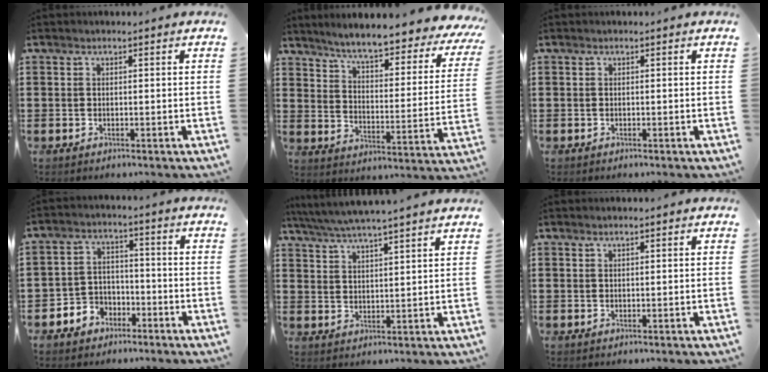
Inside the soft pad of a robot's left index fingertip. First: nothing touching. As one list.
[{"total": 5.9, "force": [5.2, -0.3, 2.8], "torque": [-0.076, -0.044, 0.081]}, {"total": 0.0}, {"total": 4.4, "force": [-3.2, 3.0, 0.5], "torque": [-0.019, 0.014, -0.065]}, {"total": 4.8, "force": [4.5, -0.7, 1.5], "torque": [-0.045, -0.024, 0.078]}, {"total": 0.7, "force": [0.5, 0.0, 0.5], "torque": [-0.010, 0.000, 0.009]}]